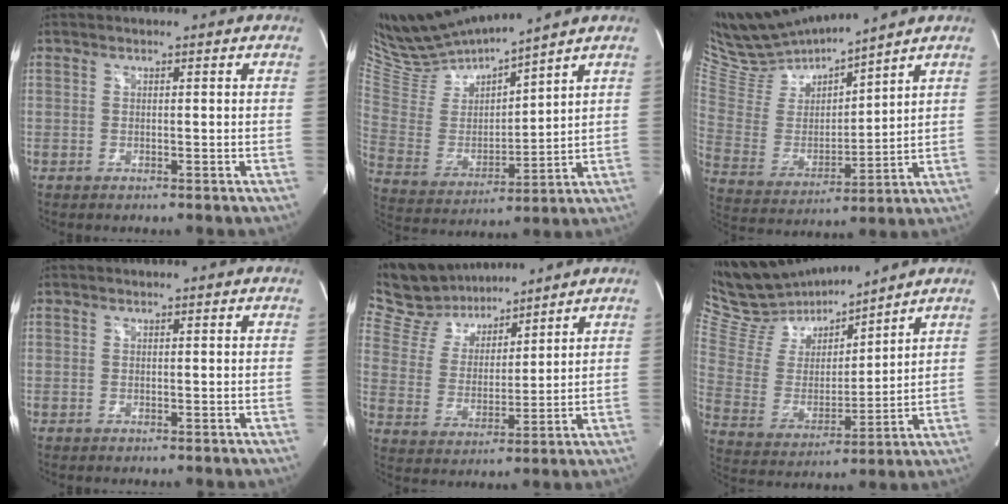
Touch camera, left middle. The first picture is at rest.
{"total": 13.8, "force": [13.2, 0.2, 4.0], "torque": [-0.087, -0.011, 0.270]}
{"total": 14.0, "force": [13.5, 0.8, 3.9], "torque": [-0.083, -0.010, 0.272]}
{"total": 0.0}
{"total": 13.1, "force": [11.9, 4.4, 3.4], "torque": [-0.074, 0.028, 0.224]}
{"total": 16.2, "force": [15.2, 3.5, 4.5], "torque": [-0.095, 0.004, 0.296]}